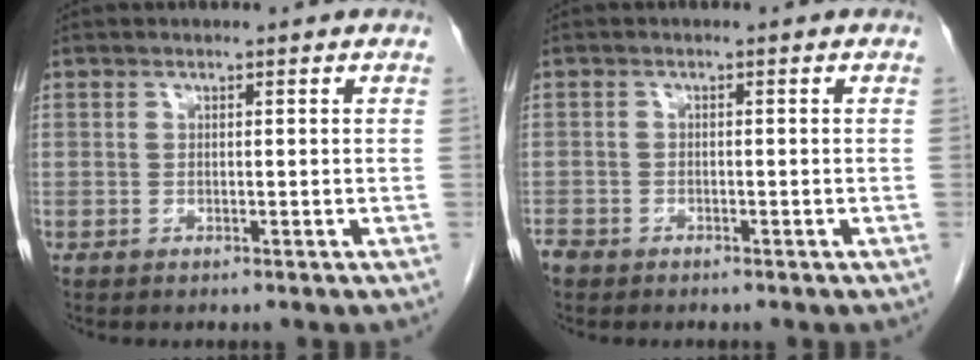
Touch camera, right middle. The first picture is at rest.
{"total": 1.9, "force": [-1.5, 1.1, 0.4], "torque": [-0.009, 0.000, -0.027]}